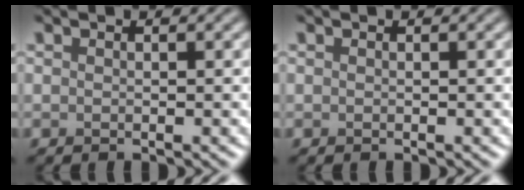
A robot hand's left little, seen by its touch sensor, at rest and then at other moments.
{"total": 0.0}